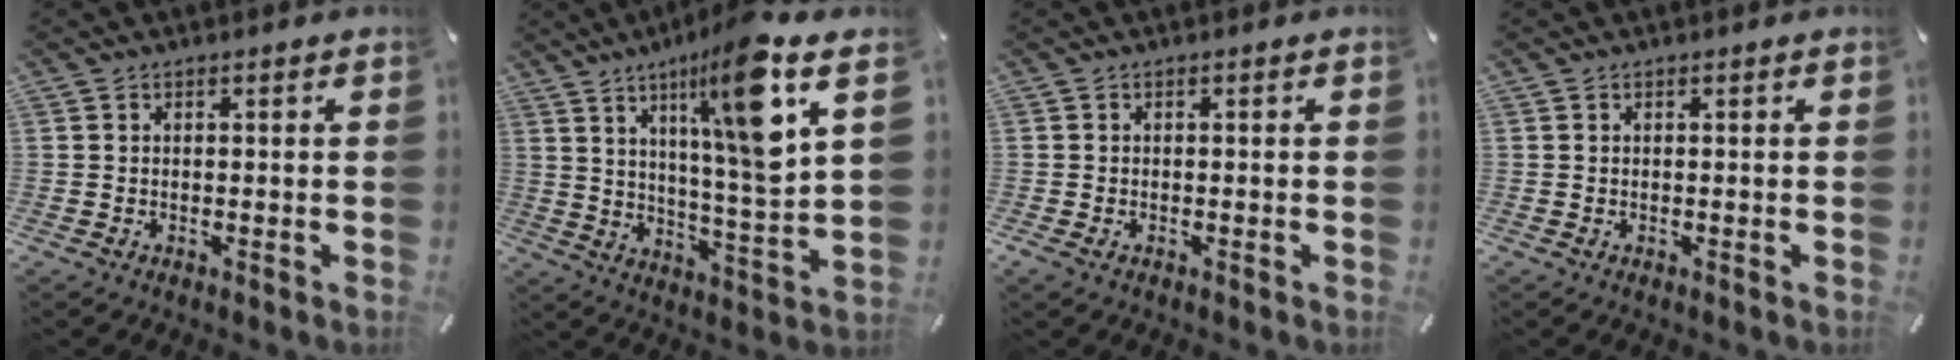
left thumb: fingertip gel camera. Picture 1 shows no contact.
{"total": 17.5, "force": [9.1, 2.7, 14.7], "torque": [-0.239, -0.044, 0.135]}
{"total": 0.8, "force": [-0.4, 0.5, 0.4], "torque": [-0.008, 0.001, -0.008]}
{"total": 0.0}